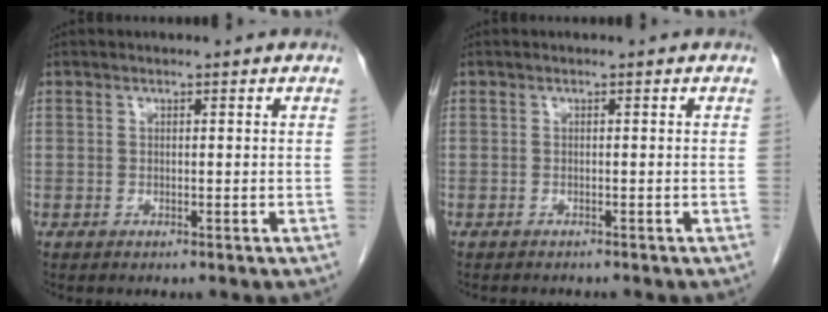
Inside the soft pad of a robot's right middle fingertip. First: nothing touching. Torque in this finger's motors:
{"motor_torque": [0.03, 0.00, -0.01, 0.00]}